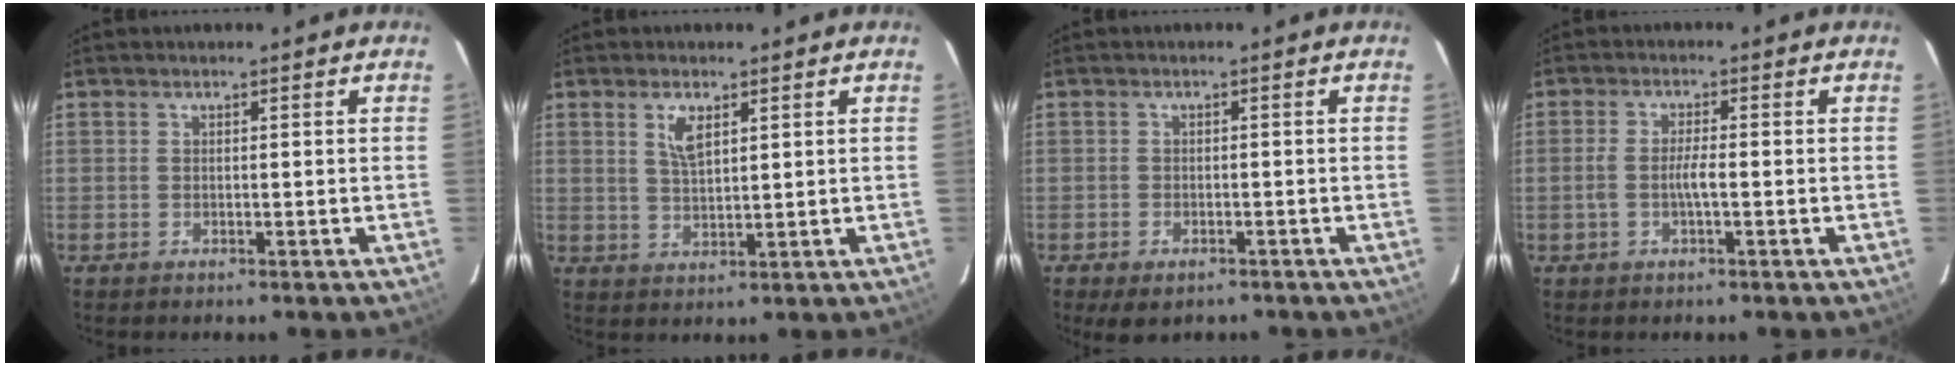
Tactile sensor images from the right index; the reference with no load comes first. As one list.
[{"total": 4.2, "force": [2.0, 1.7, 3.3], "torque": [-0.061, 0.001, 0.040]}, {"total": 3.9, "force": [-2.5, 2.3, 1.9], "torque": [-0.042, -0.012, -0.033]}, {"total": 3.2, "force": [-0.9, 0.4, 3.1], "torque": [-0.061, 0.002, -0.016]}]